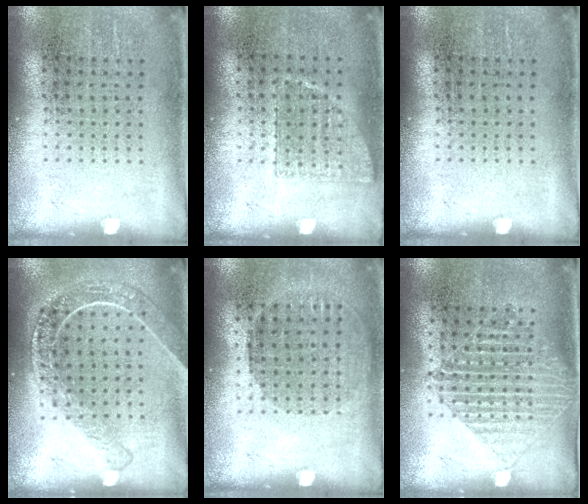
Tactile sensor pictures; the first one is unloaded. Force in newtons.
{"total": 0.7, "press": 0.7, "slide": 0.2}
{"total": 0.0}
{"total": 1.8, "press": 1.6, "slide": 0.8}
{"total": 1.0, "press": 0.9, "slide": 0.4}
{"total": 1.4, "press": 1.2, "slide": 0.6}